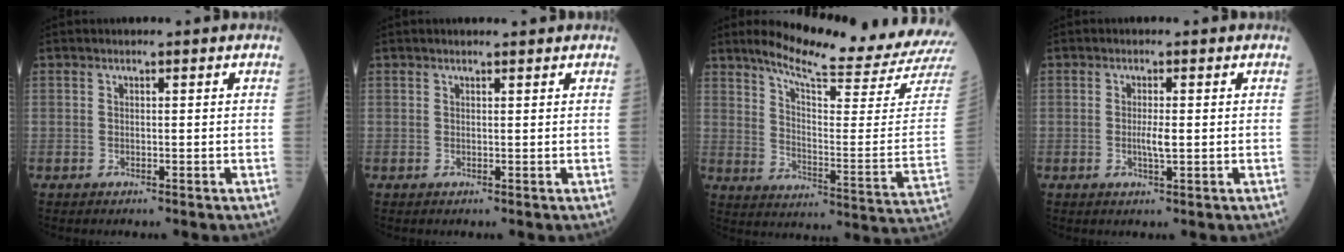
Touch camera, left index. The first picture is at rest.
{"total": 2.4, "force": [2.3, 0.2, 0.9], "torque": [-0.011, 0.013, 0.028]}
{"total": 21.4, "force": [19.4, -1.1, 8.8], "torque": [-0.148, -0.112, 0.252]}
{"total": 2.0, "force": [-0.1, 0.2, 2.0], "torque": [-0.043, -0.004, -0.001]}